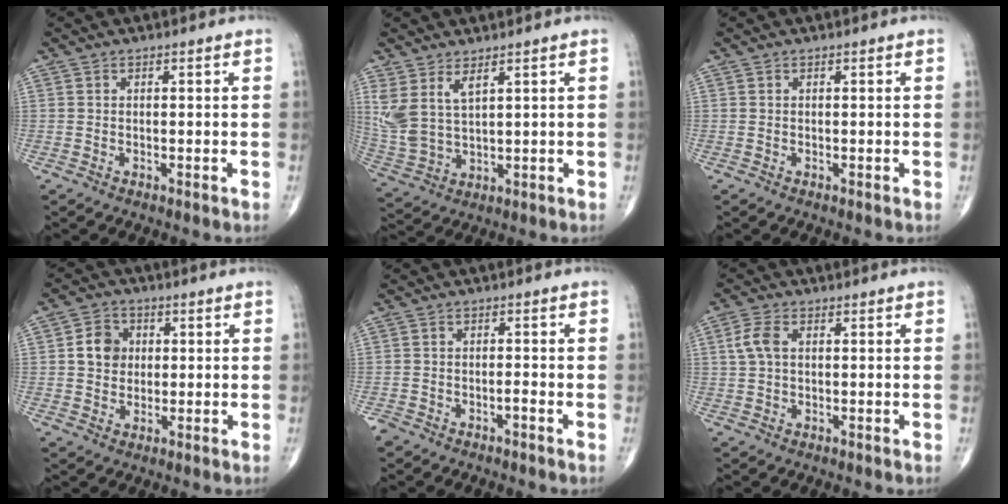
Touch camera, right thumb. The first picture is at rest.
{"total": 7.9, "force": [4.1, 3.3, 5.8], "torque": [-0.127, -0.018, 0.095]}
{"total": 0.0}
{"total": 6.0, "force": [0.8, 5.2, 3.0], "torque": [-0.029, 0.005, 0.008]}
{"total": 2.1, "force": [-1.7, 0.8, 0.8], "torque": [-0.014, 0.015, -0.028]}
{"total": 4.2, "force": [0.7, 2.5, 3.3], "torque": [-0.079, 0.010, 0.013]}